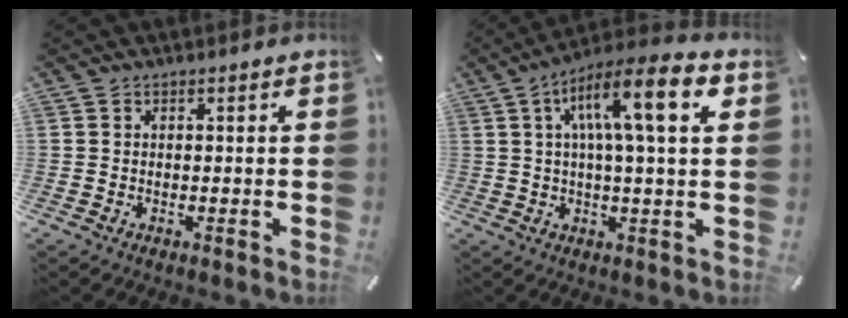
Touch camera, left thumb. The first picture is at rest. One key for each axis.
{"total": 14.5, "fx": 4.8, "fy": 2.8, "fz": 13.4, "tx": -0.228, "ty": -0.003, "tz": 0.072}